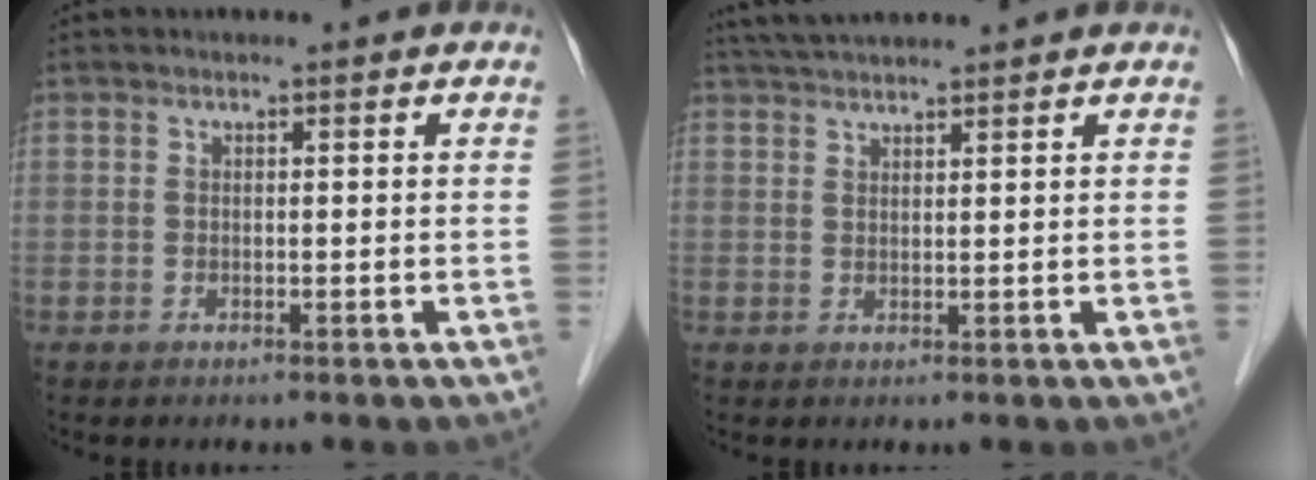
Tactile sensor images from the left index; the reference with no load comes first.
{"total": 4.9, "force": [4.5, -0.3, 2.0], "torque": [-0.035, 0.030, 0.083]}